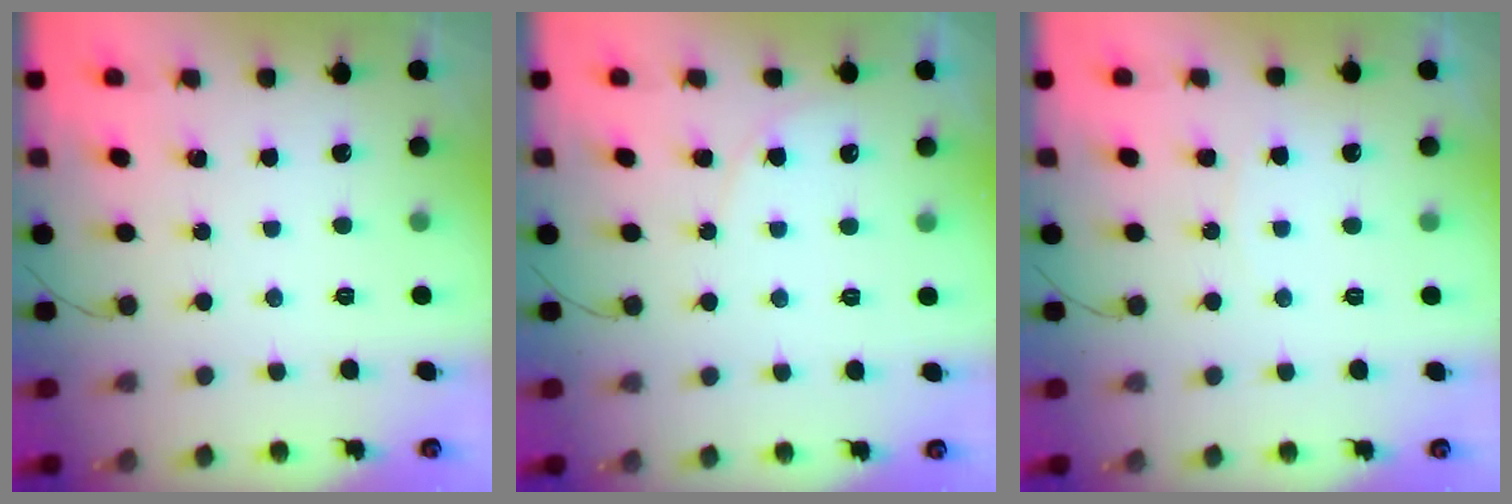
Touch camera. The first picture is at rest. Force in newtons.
{"total": 3.9, "press": 3.9, "slide": 0.3}
{"total": 5.5, "press": 5.5, "slide": 0.5}